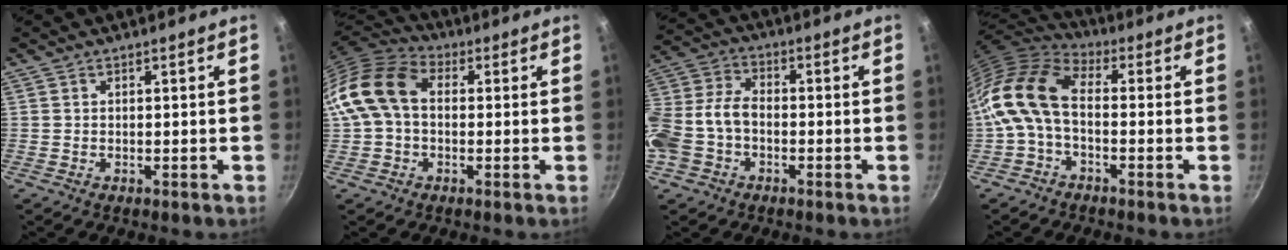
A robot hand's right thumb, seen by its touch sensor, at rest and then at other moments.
{"total": 12.7, "force": [0.9, 8.9, 9.0], "torque": [-0.153, 0.031, -0.002]}
{"total": 12.8, "force": [-3.7, 8.8, 8.5], "torque": [-0.178, 0.041, -0.084]}
{"total": 14.0, "force": [-1.5, 8.3, 11.1], "torque": [-0.219, 0.034, -0.049]}